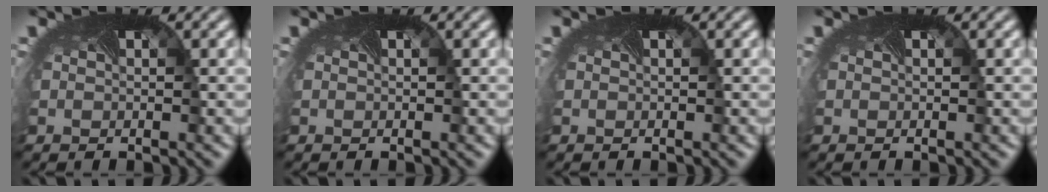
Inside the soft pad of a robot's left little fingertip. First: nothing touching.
{"total": 0.0}
{"total": 0.0}
{"total": 0.0}